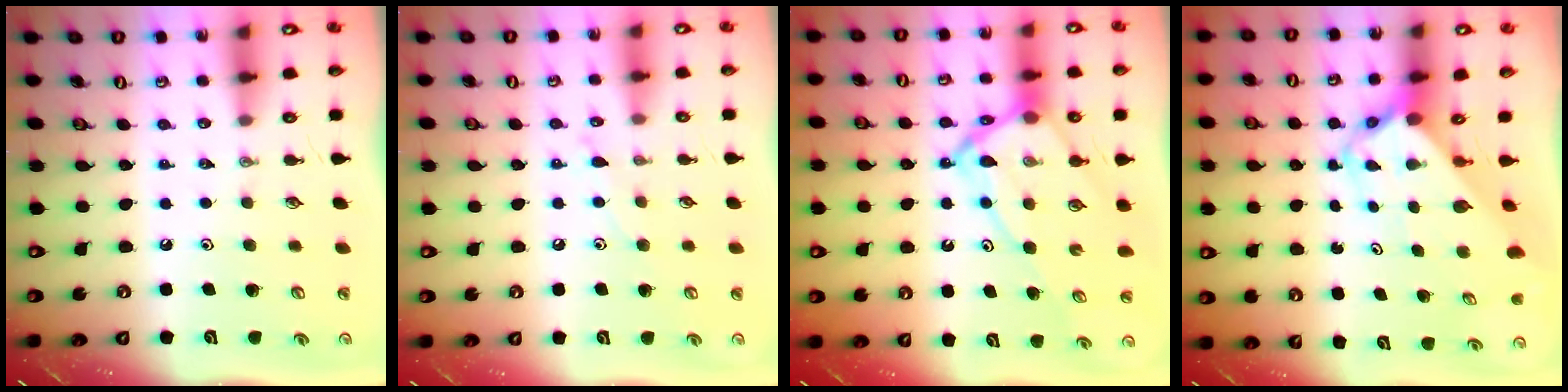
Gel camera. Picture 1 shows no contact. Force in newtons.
{"total": 6.4, "press": 6.4, "slide": 0.5}
{"total": 15.6, "press": 15.6, "slide": 1.5}
{"total": 3.7, "press": 3.7, "slide": 0.3}